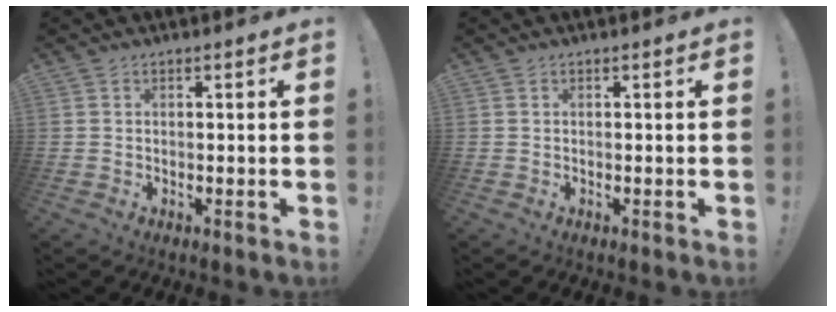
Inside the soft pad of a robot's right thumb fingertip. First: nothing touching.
{"total": 0.0}